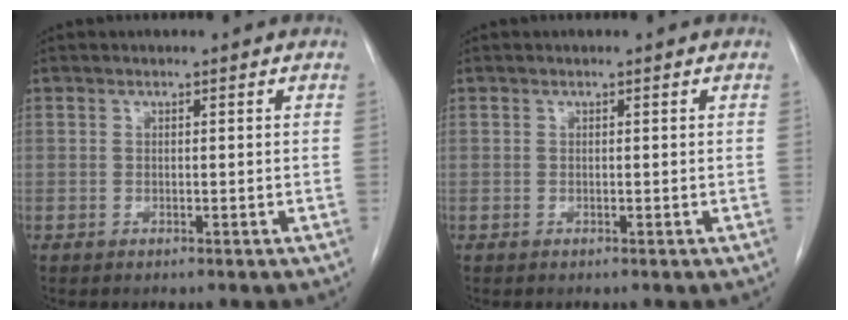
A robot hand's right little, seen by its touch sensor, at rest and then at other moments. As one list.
[{"total": 0.0}]